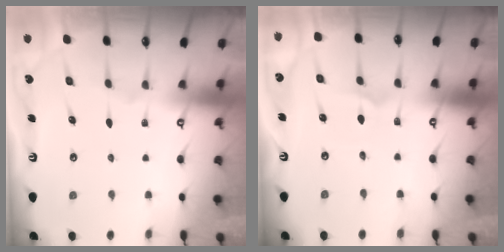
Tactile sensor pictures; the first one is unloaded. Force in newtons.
{"total": 1.3, "press": 1.3, "slide": 0.1}